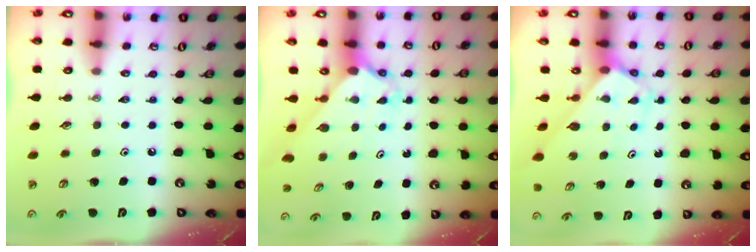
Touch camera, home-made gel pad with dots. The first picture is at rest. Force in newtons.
{"total": 2.3, "press": 2.3, "slide": 0.3}
{"total": 2.9, "press": 2.9, "slide": 0.3}